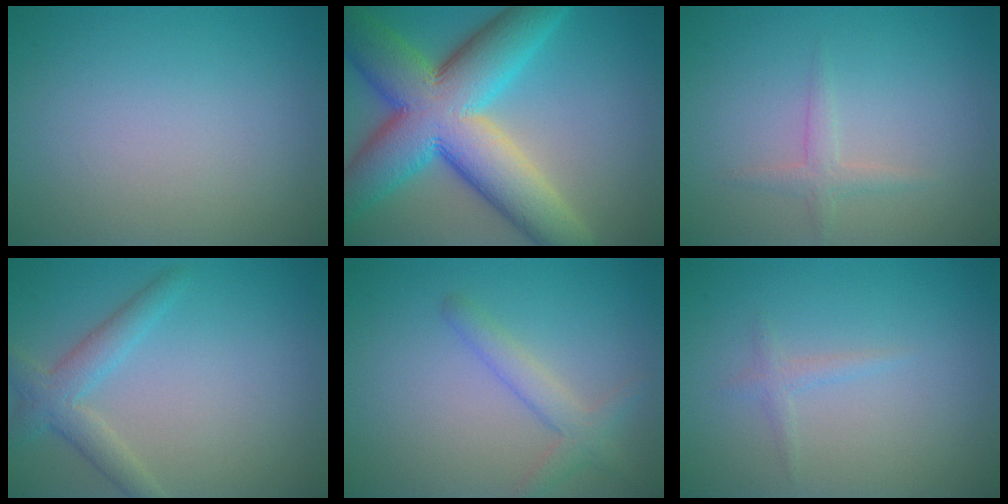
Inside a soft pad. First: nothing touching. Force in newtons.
{"total": 14.0, "press": 14.0, "slide": 0.3}
{"total": 1.5, "press": 1.5, "slide": 0.1}
{"total": 3.1, "press": 3.1, "slide": 0.1}
{"total": 2.4, "press": 2.4, "slide": 0.1}
{"total": 1.0, "press": 1.0, "slide": 0.1}